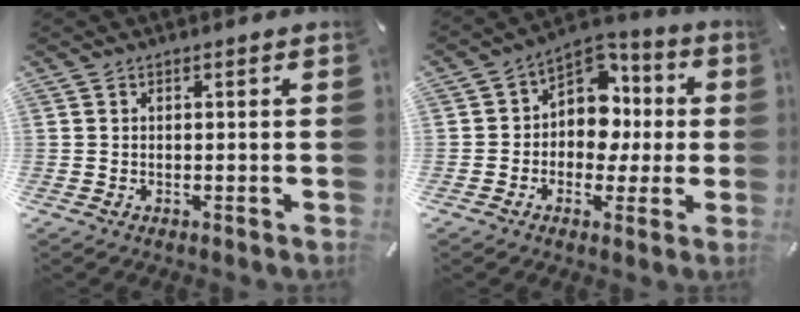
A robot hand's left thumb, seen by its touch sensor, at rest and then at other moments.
{"total": 10.8, "force": [0.2, 9.6, 5.1], "torque": [-0.074, -0.010, 0.007]}